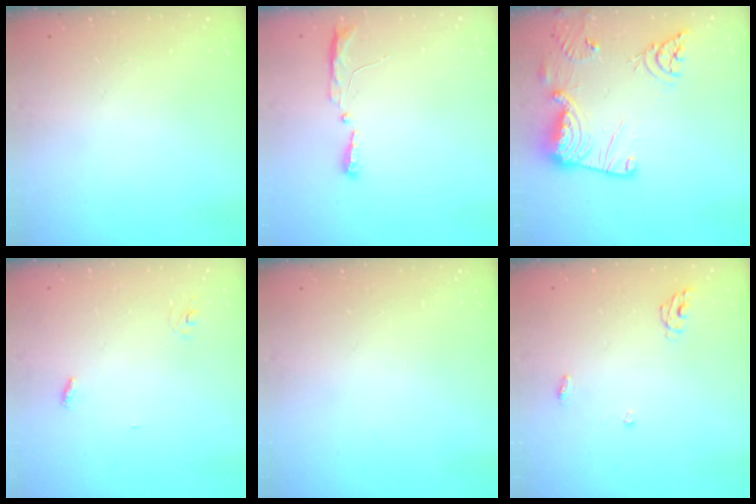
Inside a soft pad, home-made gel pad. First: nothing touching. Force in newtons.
{"total": 8.2, "press": 5.2, "slide": 6.2}
{"total": 18.1, "press": 18.0, "slide": 1.7}
{"total": 2.8, "press": 2.8, "slide": 0.3}
{"total": 0.0}
{"total": 4.9, "press": 4.9, "slide": 0.4}